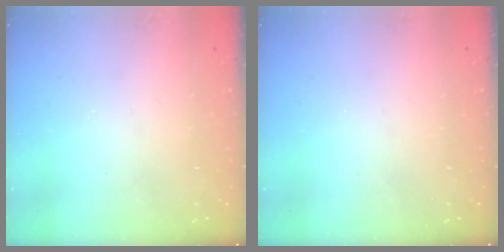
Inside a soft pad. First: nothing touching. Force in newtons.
{"total": 0.0}